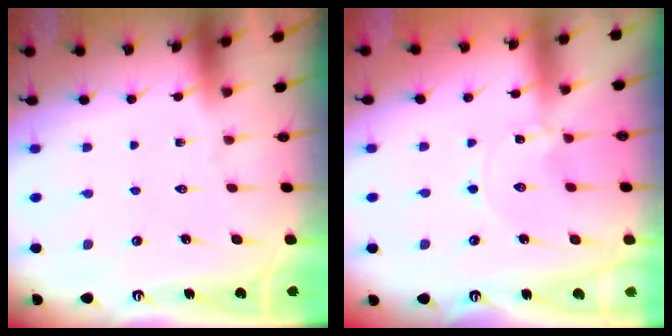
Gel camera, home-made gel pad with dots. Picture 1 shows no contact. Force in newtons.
{"total": 0.0}